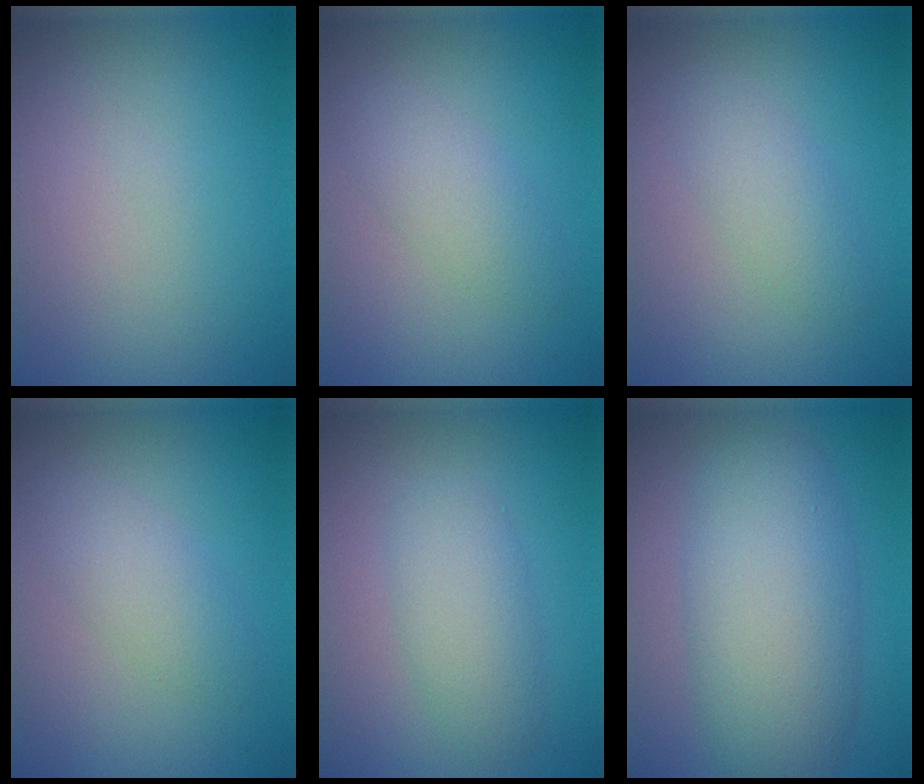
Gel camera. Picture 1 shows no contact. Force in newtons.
{"total": 2.5, "press": 2.5, "slide": 0.0}
{"total": 2.3, "press": 2.3, "slide": 0.2}
{"total": 2.5, "press": 2.5, "slide": 0.0}
{"total": 2.4, "press": 2.3, "slide": 0.1}
{"total": 7.5, "press": 7.5, "slide": 0.3}